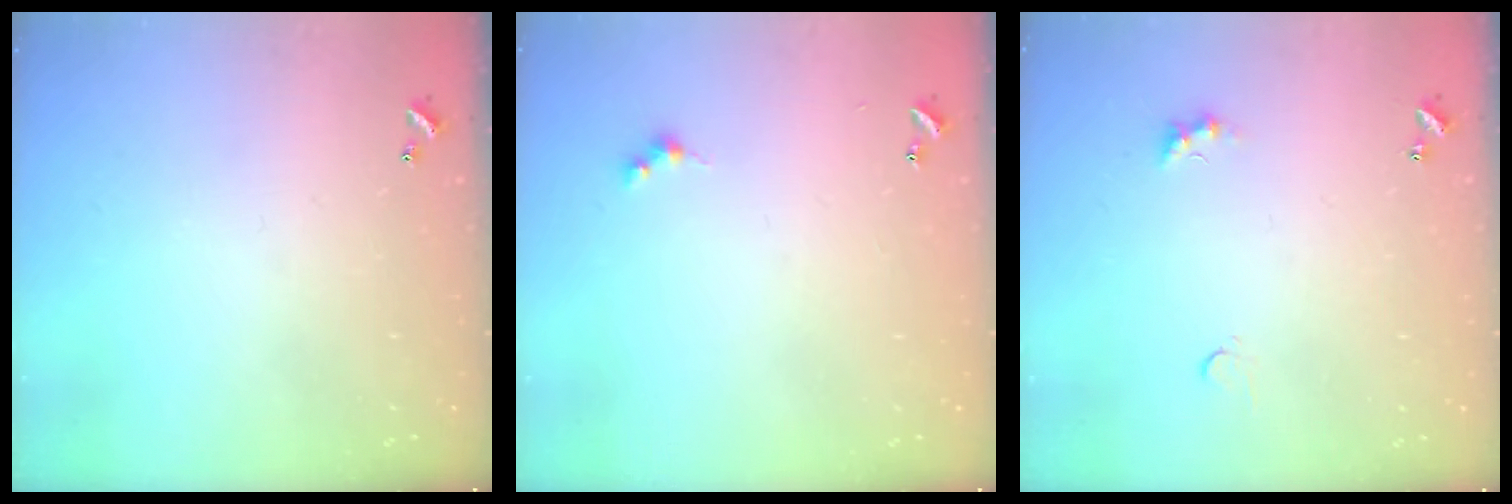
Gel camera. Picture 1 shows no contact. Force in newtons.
{"total": 2.6, "press": 2.6, "slide": 0.5}
{"total": 3.7, "press": 3.6, "slide": 0.5}